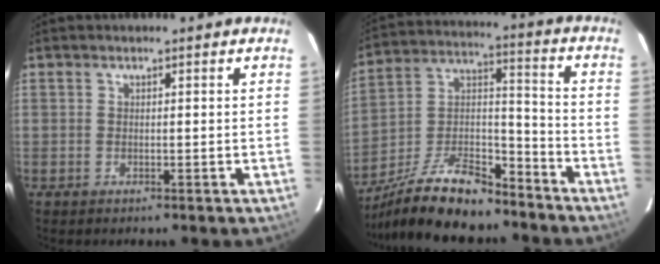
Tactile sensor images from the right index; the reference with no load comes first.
{"total": 16.3, "force": [-14.2, 3.5, 7.3], "torque": [-0.139, 0.012, -0.257]}